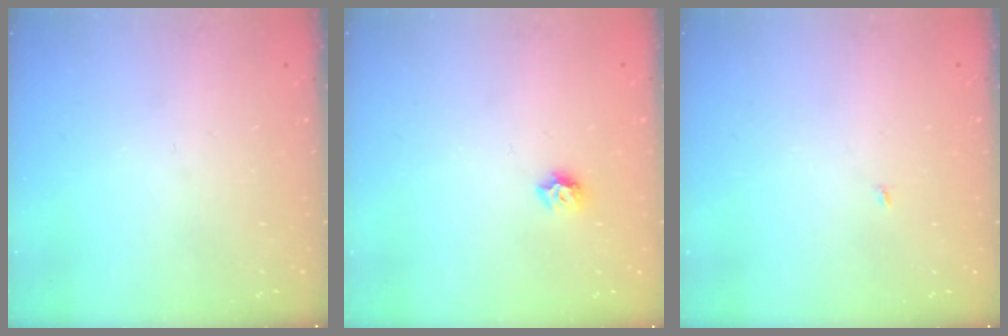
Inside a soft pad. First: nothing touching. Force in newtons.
{"total": 5.8, "press": 5.8, "slide": 0.7}
{"total": 1.9, "press": 1.9, "slide": 0.2}